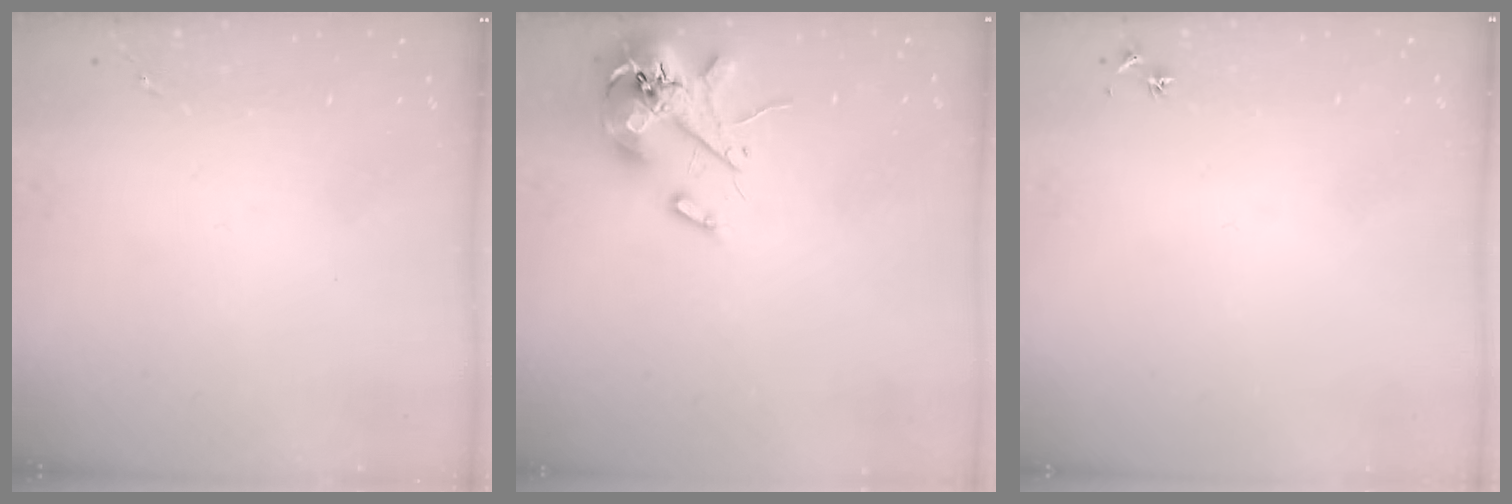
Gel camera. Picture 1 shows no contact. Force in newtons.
{"total": 12.7, "press": 12.6, "slide": 1.9}
{"total": 2.9, "press": 2.8, "slide": 0.3}